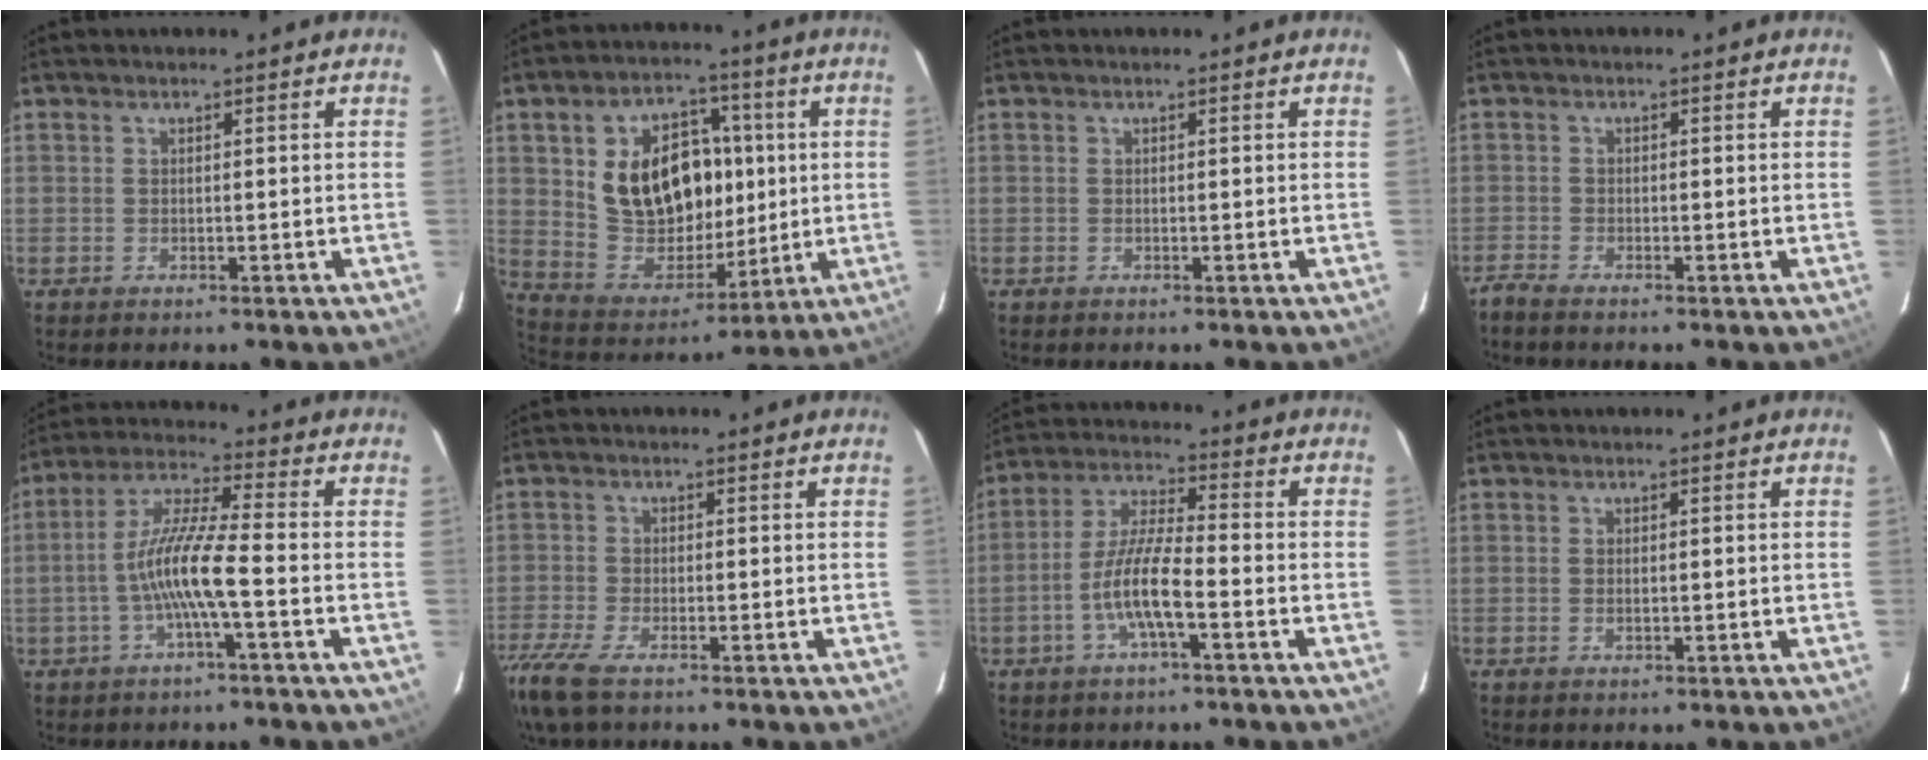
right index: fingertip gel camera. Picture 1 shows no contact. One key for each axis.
{"total": 18.3, "fx": 3.5, "fy": 13.3, "fz": 12.1, "tx": -0.241, "ty": 0.023, "tz": 0.086}
{"total": 0.0}
{"total": 2.2, "fx": -2.0, "fy": 0.3, "fz": 0.8, "tx": -0.029, "ty": -0.006, "tz": -0.042}
{"total": 9.6, "fx": -2.8, "fy": 0.4, "fz": 9.1, "tx": -0.192, "ty": 0.010, "tz": -0.056}
{"total": 9.1, "fx": -6.5, "fy": 2.6, "fz": 5.9, "tx": -0.147, "ty": -0.040, "tz": -0.129}
{"total": 8.6, "fx": -3.6, "fy": 1.3, "fz": 7.7, "tx": -0.163, "ty": 0.007, "tz": -0.070}
{"total": 0.8, "fx": -0.2, "fy": 0.3, "fz": 0.7, "tx": -0.015, "ty": -0.002, "tz": -0.003}